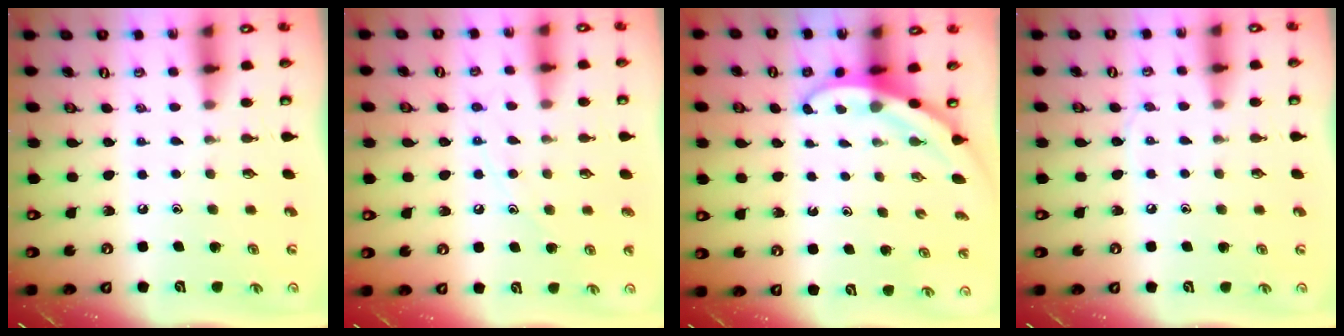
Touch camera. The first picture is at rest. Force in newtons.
{"total": 8.1, "press": 8.0, "slide": 0.7}
{"total": 3.3, "press": 3.3, "slide": 0.2}
{"total": 4.6, "press": 4.5, "slide": 0.6}